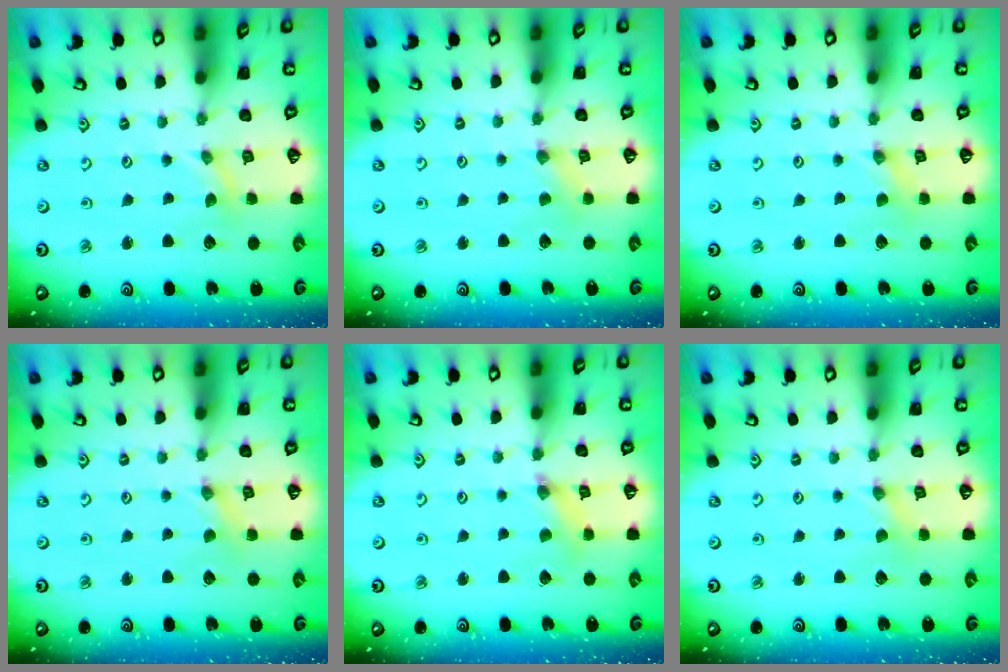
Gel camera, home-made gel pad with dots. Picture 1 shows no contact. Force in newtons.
{"total": 0.6, "press": 0.6, "slide": 0.1}
{"total": 0.0}
{"total": 0.9, "press": 0.9, "slide": 0.1}
{"total": 2.5, "press": 2.4, "slide": 0.3}
{"total": 0.0}